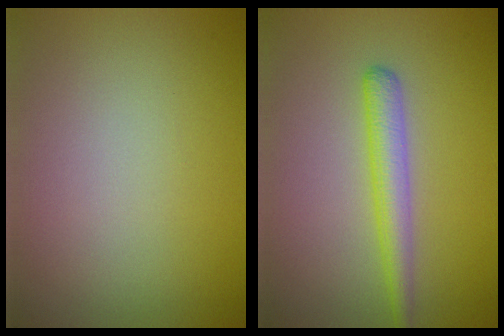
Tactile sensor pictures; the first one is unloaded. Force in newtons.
{"total": 2.8, "press": 2.8, "slide": 0.1}